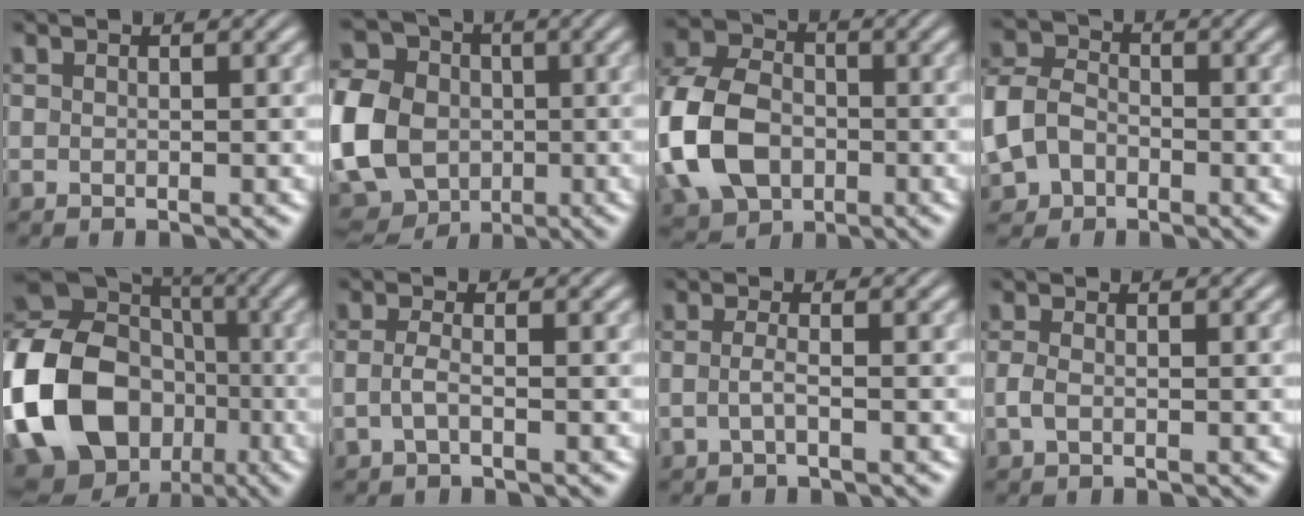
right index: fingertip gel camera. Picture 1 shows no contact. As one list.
[{"total": 13.4, "force": [-1.9, 12.0, 5.7], "torque": [-0.153, -0.054, -0.028]}, {"total": 9.4, "force": [-1.4, 7.7, 5.2], "torque": [-0.129, -0.037, -0.013]}, {"total": 7.9, "force": [-1.9, 7.1, 2.8], "torque": [-0.091, -0.029, -0.032]}, {"total": 19.9, "force": [-4.3, 16.8, 9.8], "torque": [-0.262, -0.084, -0.052]}, {"total": 1.7, "force": [-0.7, 0.6, 1.4], "torque": [-0.038, -0.010, -0.009]}, {"total": 1.5, "force": [-0.8, 0.3, 1.2], "torque": [-0.032, -0.011, -0.011]}, {"total": 1.2, "force": [-0.6, 0.5, 0.9], "torque": [-0.031, -0.009, -0.005]}]